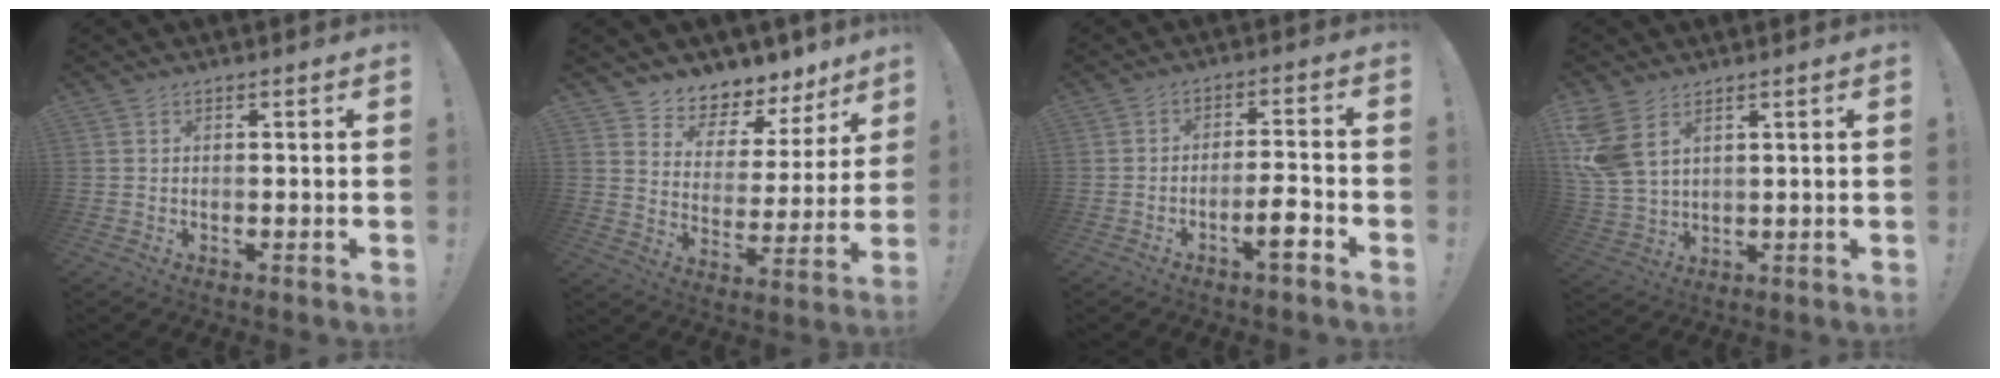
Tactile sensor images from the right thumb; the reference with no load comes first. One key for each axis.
{"total": 7.0, "fx": 5.9, "fy": 3.6, "fz": 1.3, "tx": -0.023, "ty": -0.068, "tz": 0.107}
{"total": 7.2, "fx": -3.8, "fy": 1.0, "fz": 6.0, "tx": -0.081, "ty": 0.012, "tz": -0.065}
{"total": 9.4, "fx": 4.9, "fy": 5.7, "fz": 5.7, "tx": -0.126, "ty": -0.020, "tz": 0.098}